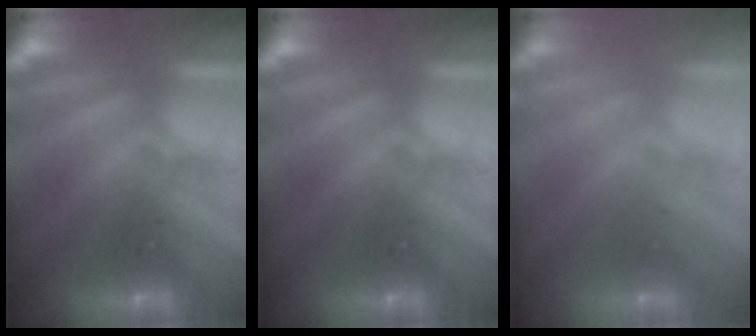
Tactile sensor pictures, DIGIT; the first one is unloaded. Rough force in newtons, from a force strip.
{"total": 0.0}
{"total": 2.8}